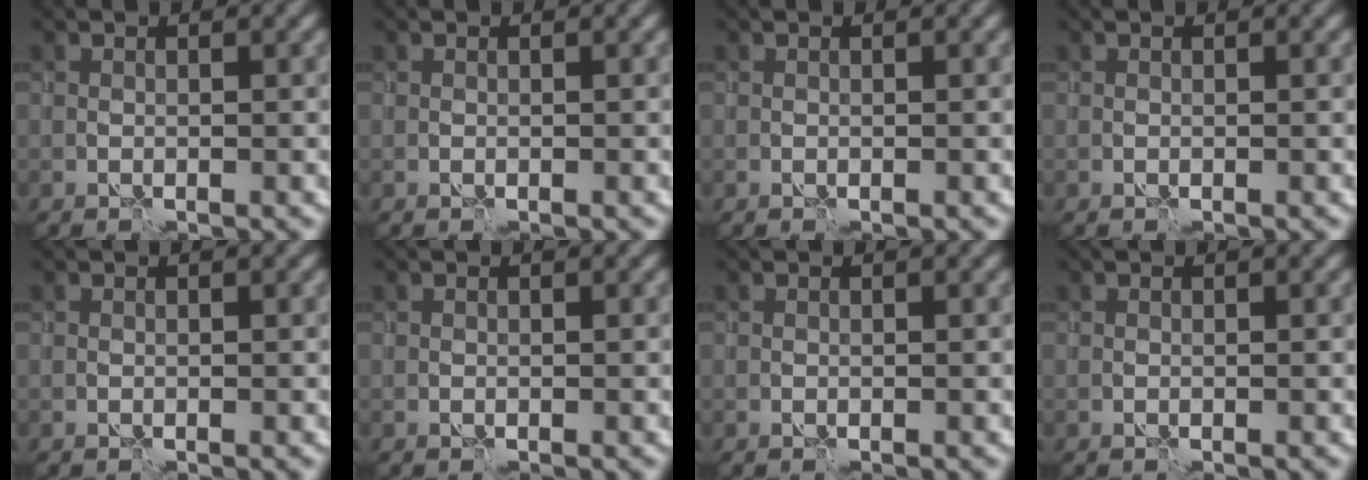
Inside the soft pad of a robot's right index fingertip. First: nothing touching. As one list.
[{"total": 0.0}, {"total": 0.0}, {"total": 0.0}, {"total": 0.0}, {"total": 0.0}, {"total": 0.0}, {"total": 0.0}]